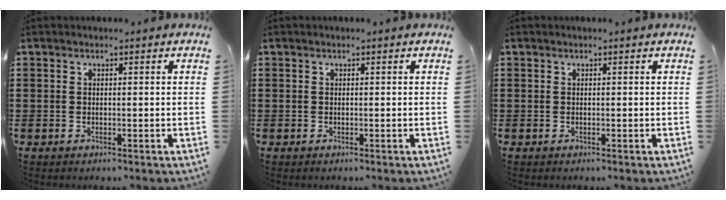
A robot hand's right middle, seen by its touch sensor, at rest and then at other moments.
{"total": 0.0}
{"total": 0.0}